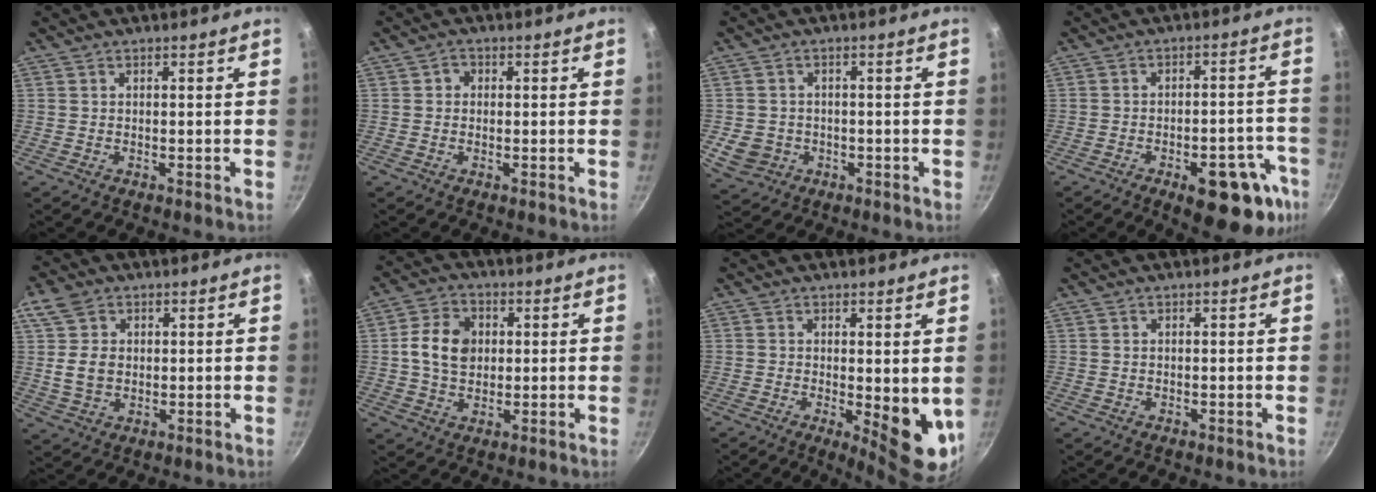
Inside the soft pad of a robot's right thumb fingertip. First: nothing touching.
{"total": 1.5, "force": [0.0, 1.4, 0.6], "torque": [-0.007, 0.005, -0.004]}
{"total": 5.8, "force": [-1.4, 5.1, 2.4], "torque": [-0.036, 0.013, -0.013]}
{"total": 15.7, "force": [-7.8, 6.5, 12.0], "torque": [-0.089, 0.036, -0.094]}
{"total": 7.6, "force": [1.4, 5.8, 4.6], "torque": [-0.068, -0.007, 0.023]}
{"total": 9.2, "force": [1.2, 7.0, 5.9], "torque": [-0.088, 0.009, 0.012]}
{"total": 9.7, "force": [-0.6, 3.4, 9.1], "torque": [-0.102, -0.020, 0.002]}
{"total": 0.0}